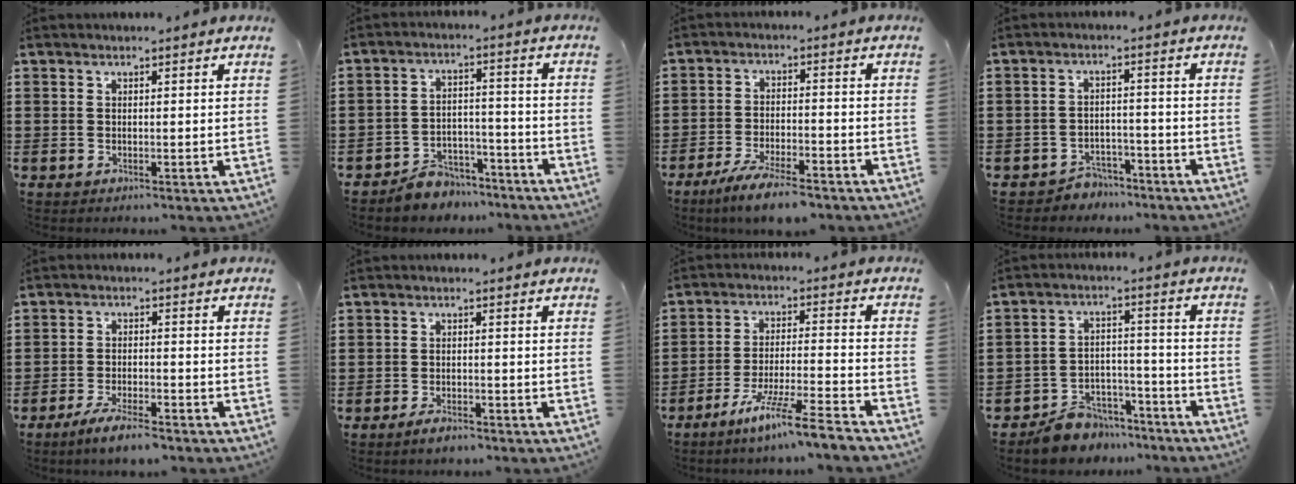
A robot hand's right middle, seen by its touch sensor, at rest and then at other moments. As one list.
[{"total": 5.6, "force": [-5.4, 1.5, 0.3], "torque": [-0.009, 0.019, -0.108]}, {"total": 6.4, "force": [-5.6, 0.7, 3.1], "torque": [-0.065, -0.005, -0.106]}, {"total": 3.3, "force": [-3.2, 0.7, -0.2], "torque": [-0.005, 0.002, -0.069]}, {"total": 4.7, "force": [-4.1, 0.4, 2.2], "torque": [-0.049, -0.003, -0.080]}, {"total": 2.3, "force": [-2.1, 0.5, 0.8], "torque": [-0.014, 0.003, -0.039]}, {"total": 9.0, "force": [-7.5, -0.8, 4.9], "torque": [-0.090, -0.004, -0.146]}, {"total": 7.0, "force": [-6.6, 2.3, 0.5], "torque": [-0.008, 0.030, -0.127]}]